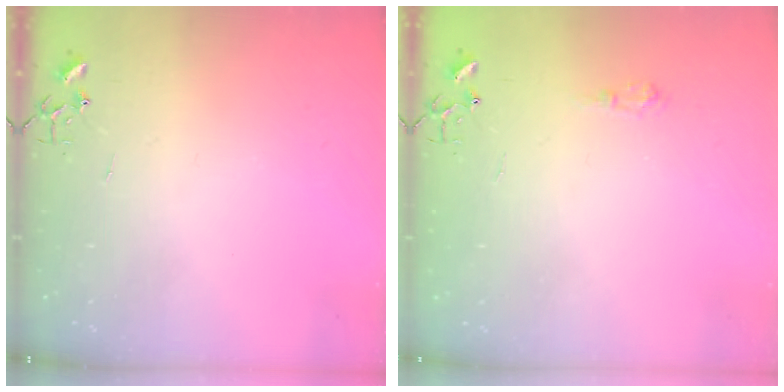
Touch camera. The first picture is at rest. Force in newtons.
{"total": 5.8, "press": 5.8, "slide": 0.7}